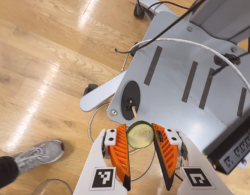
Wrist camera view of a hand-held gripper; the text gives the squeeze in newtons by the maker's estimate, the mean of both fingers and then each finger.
{"total": 7.8, "left": 7.8, "right": 7.9}